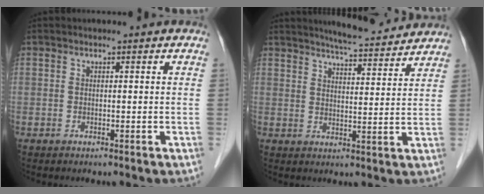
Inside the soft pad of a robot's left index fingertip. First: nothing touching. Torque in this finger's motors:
{"motor_torque": [0.72, -0.95, 0.42, 0.09]}